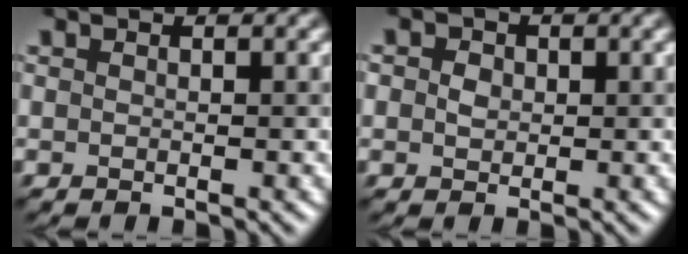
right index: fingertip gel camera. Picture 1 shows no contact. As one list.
[{"total": 1.2, "force": [0.1, 1.1, 0.5], "torque": [-0.010, 0.010, 0.001]}]